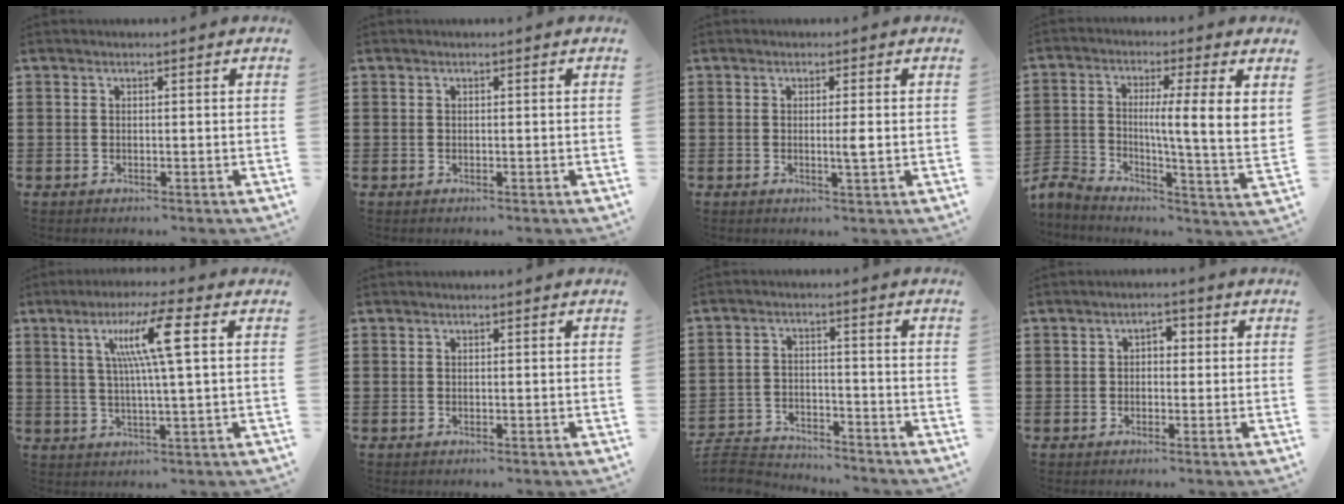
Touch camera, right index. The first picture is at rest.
{"total": 0.0}
{"total": 2.3, "force": [-0.1, -0.2, 2.3], "torque": [-0.041, -0.006, -0.005]}
{"total": 7.5, "force": [1.1, 1.0, 7.4], "torque": [-0.138, -0.020, 0.014]}
{"total": 9.8, "force": [3.0, -0.2, 9.3], "torque": [-0.185, 0.006, 0.041]}
{"total": 0.0}
{"total": 4.7, "force": [-4.6, 0.6, 0.6], "torque": [-0.027, 0.002, -0.098]}
{"total": 1.7, "force": [-0.3, 1.1, 1.3], "torque": [-0.028, 0.008, -0.010]}